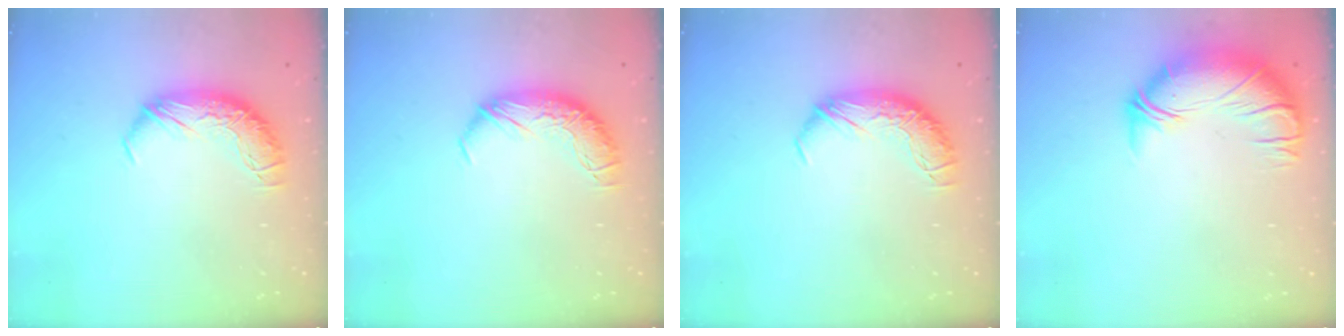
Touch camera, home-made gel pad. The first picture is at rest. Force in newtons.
{"total": 0.0}
{"total": 0.0}
{"total": 2.7, "press": 0.3, "slide": 2.7}